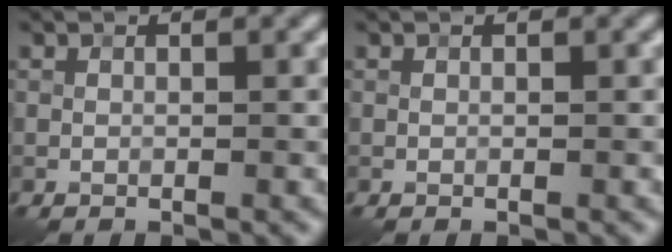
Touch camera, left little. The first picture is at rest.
{"total": 0.0}